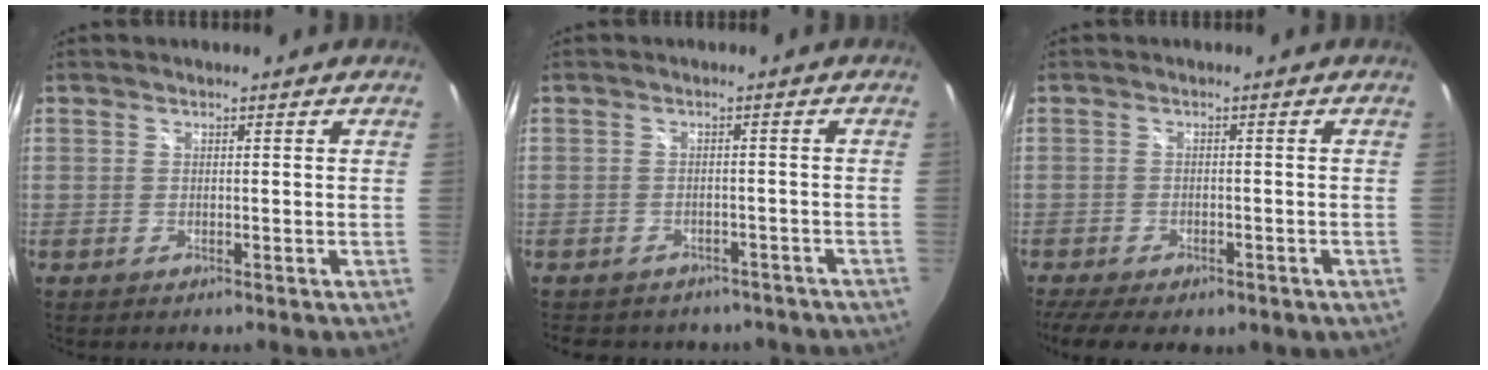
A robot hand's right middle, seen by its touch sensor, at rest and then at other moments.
{"total": 10.0, "force": [-8.1, 5.0, 3.2], "torque": [-0.072, -0.007, -0.094]}
{"total": 10.1, "force": [-6.8, 4.5, 5.9], "torque": [-0.137, -0.034, -0.099]}